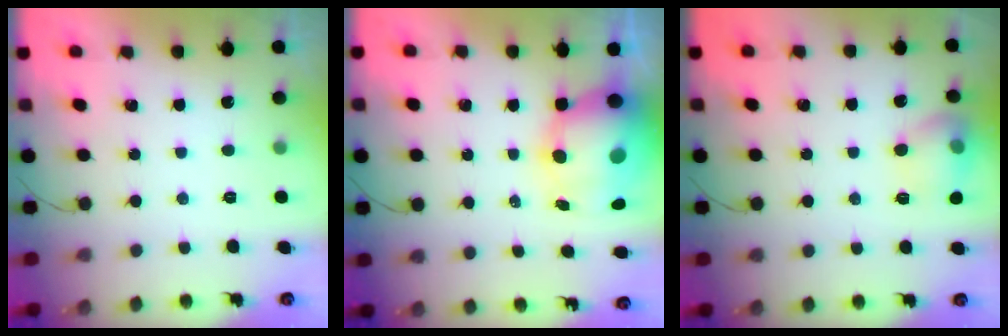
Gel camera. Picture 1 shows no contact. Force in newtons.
{"total": 13.3, "press": 12.9, "slide": 3.4}
{"total": 11.2, "press": 11.2, "slide": 0.8}